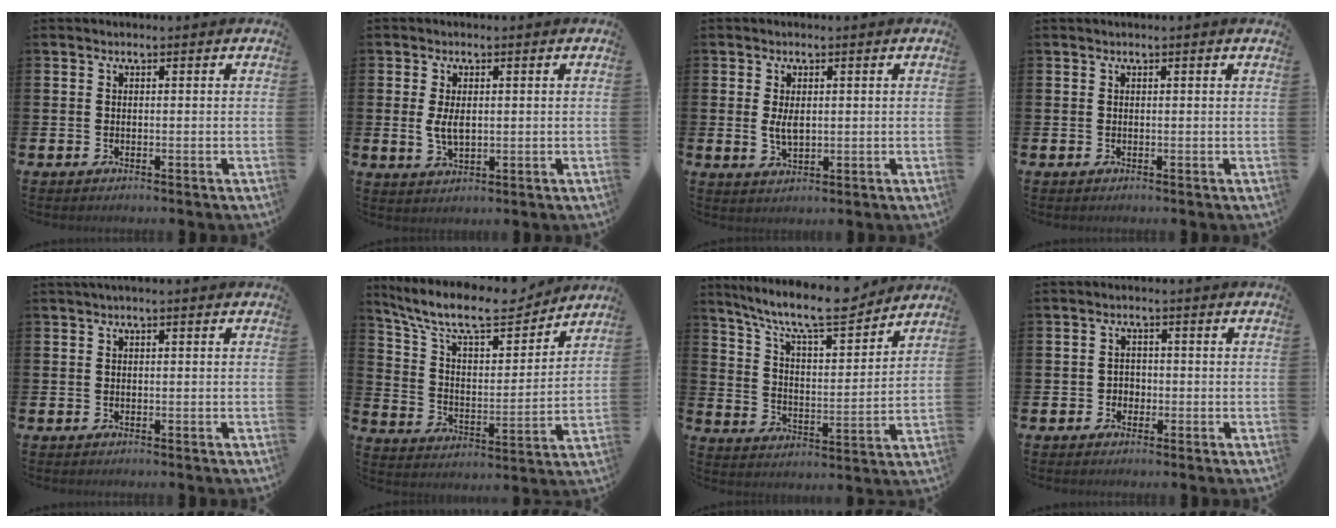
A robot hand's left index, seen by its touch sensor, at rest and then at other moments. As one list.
[{"total": 3.2, "force": [0.5, 1.8, 2.7], "torque": [-0.047, 0.003, 0.006]}, {"total": 2.9, "force": [0.5, 1.5, 2.4], "torque": [-0.040, 0.002, 0.007]}, {"total": 0.0}, {"total": 0.6, "force": [0.0, 0.0, 0.6], "torque": [-0.017, 0.005, 0.001]}, {"total": 11.9, "force": [10.4, 3.0, 4.8], "torque": [-0.125, -0.065, 0.181]}, {"total": 10.7, "force": [9.5, 1.8, 4.5], "torque": [-0.110, -0.060, 0.165]}, {"total": 1.8, "force": [-0.7, 1.6, 0.3], "torque": [-0.011, 0.005, -0.017]}]